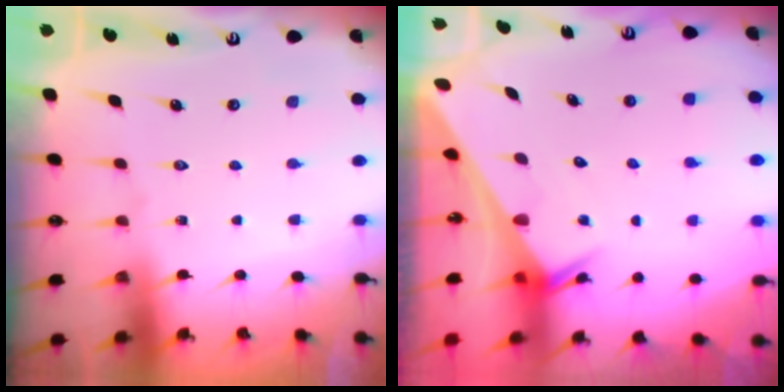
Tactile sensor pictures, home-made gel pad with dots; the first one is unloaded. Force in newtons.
{"total": 2.7, "press": 2.7, "slide": 0.1}